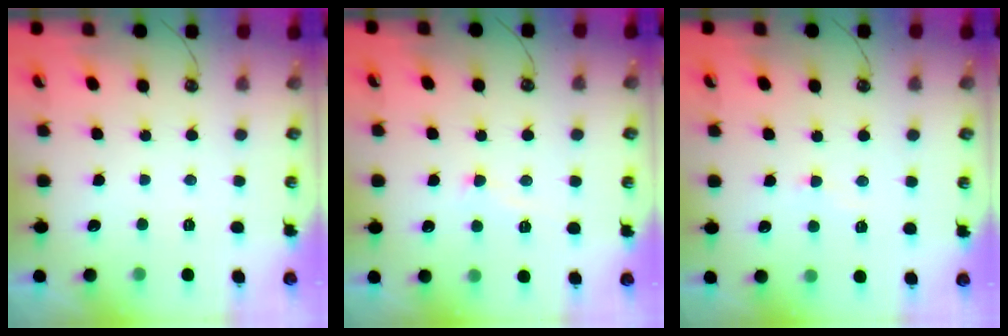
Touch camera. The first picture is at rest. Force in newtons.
{"total": 2.3, "press": 2.2, "slide": 0.5}
{"total": 2.4, "press": 2.4, "slide": 0.6}